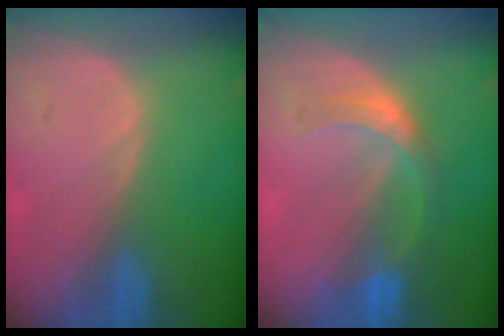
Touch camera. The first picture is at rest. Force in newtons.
{"total": 5.3, "press": 4.9, "slide": 2.1}